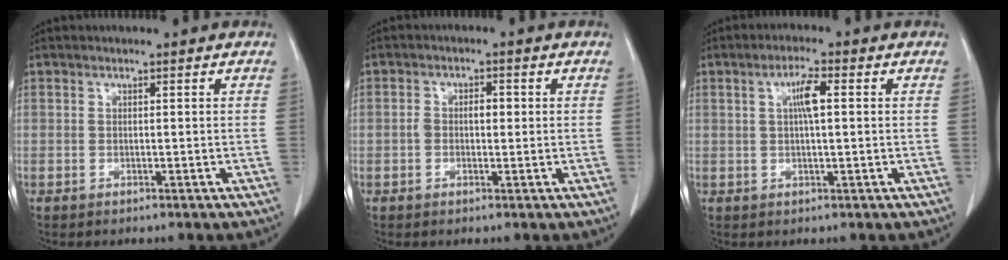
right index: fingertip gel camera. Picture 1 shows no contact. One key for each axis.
{"total": 3.0, "fx": 0.1, "fy": 1.7, "fz": 2.5, "tx": -0.046, "ty": 0.014, "tz": 0.005}
{"total": 4.0, "fx": 0.8, "fy": 0.5, "fz": 3.9, "tx": -0.072, "ty": 0.006, "tz": 0.014}